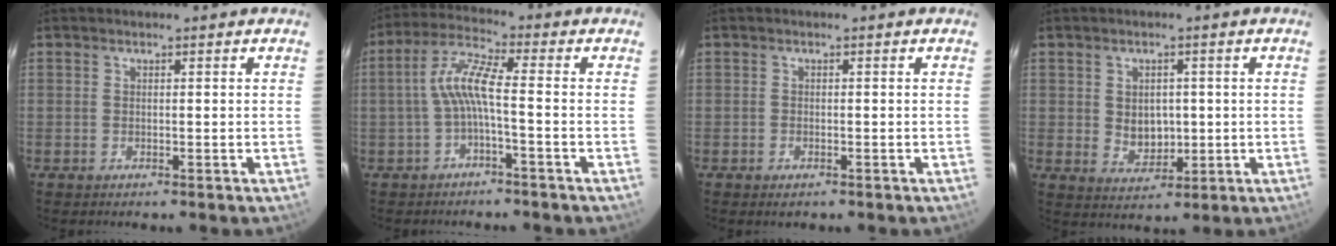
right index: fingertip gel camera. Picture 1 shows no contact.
{"total": 6.3, "force": [-1.6, 0.5, 6.0], "torque": [-0.143, 0.015, -0.030]}
{"total": 1.2, "force": [-0.8, 0.7, 0.5], "torque": [-0.009, -0.003, -0.015]}
{"total": 5.5, "force": [0.2, 4.4, 3.3], "torque": [-0.054, -0.002, 0.017]}